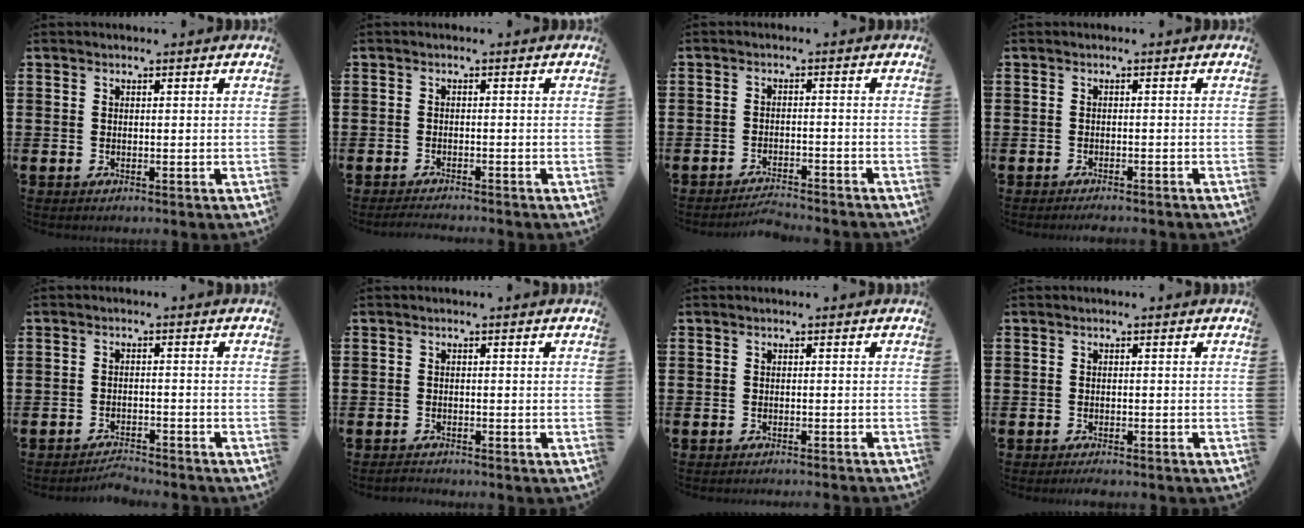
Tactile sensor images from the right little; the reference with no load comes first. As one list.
[{"total": 1.3, "force": [-1.2, -0.1, 0.3], "torque": [-0.005, 0.001, -0.024]}, {"total": 2.3, "force": [-2.3, -0.2, 0.2], "torque": [-0.006, 0.004, -0.047]}, {"total": 1.0, "force": [-1.0, -0.1, 0.2], "torque": [-0.005, -0.001, -0.020]}, {"total": 2.1, "force": [-2.1, -0.1, 0.0], "torque": [-0.006, 0.005, -0.044]}, {"total": 0.9, "force": [-0.9, 0.1, 0.0], "torque": [-0.003, 0.000, -0.018]}, {"total": 0.8, "force": [-0.8, -0.2, 0.0], "torque": [0.001, 0.002, -0.017]}, {"total": 0.9, "force": [-0.8, 0.0, 0.2], "torque": [-0.006, 0.000, -0.016]}]